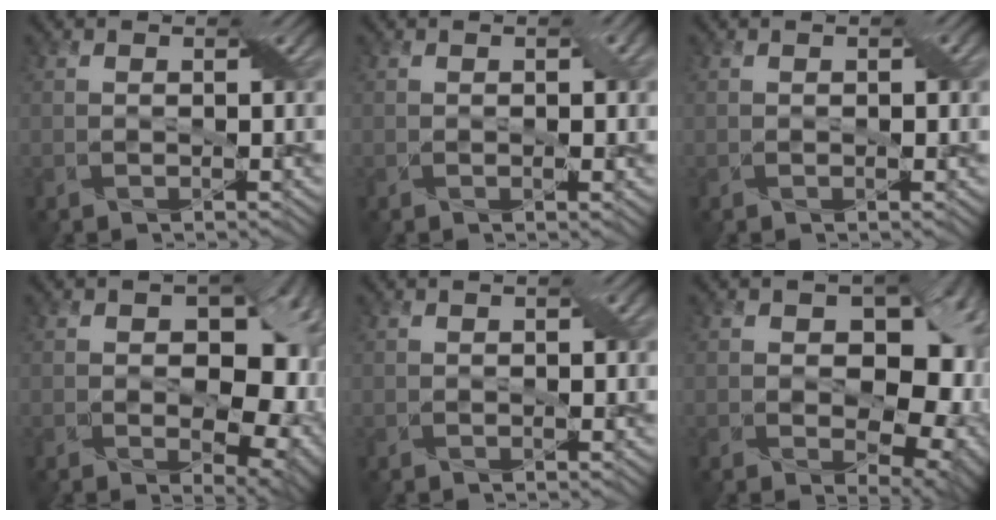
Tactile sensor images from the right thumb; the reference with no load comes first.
{"total": 1.7, "force": [0.1, 0.5, 1.6], "torque": [-0.024, 0.000, 0.003]}
{"total": 1.2, "force": [0.2, 0.6, 1.1], "torque": [-0.016, 0.001, 0.004]}
{"total": 11.9, "force": [0.1, 7.4, 9.2], "torque": [-0.089, -0.002, 0.018]}
{"total": 1.5, "force": [0.3, 0.6, 1.4], "torque": [-0.019, 0.003, 0.006]}
{"total": 13.0, "force": [0.4, 8.7, 9.5], "torque": [-0.094, -0.005, 0.021]}